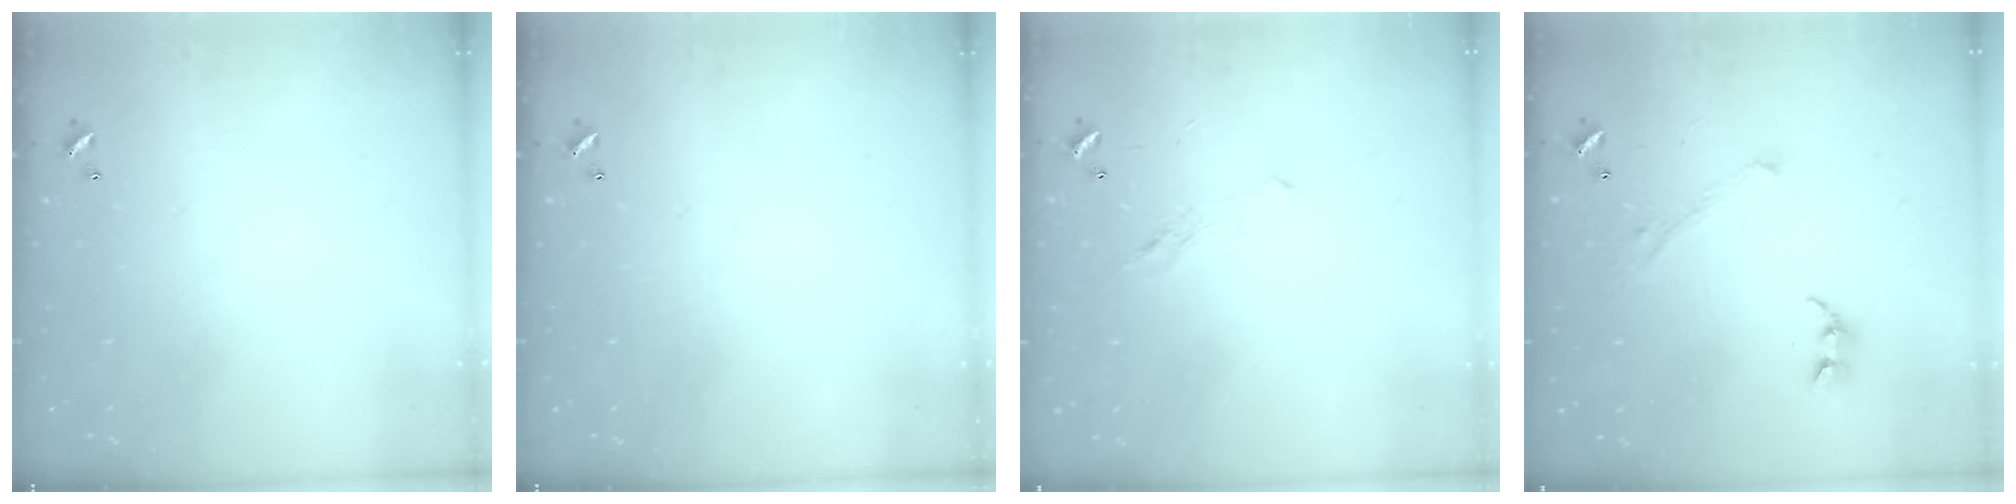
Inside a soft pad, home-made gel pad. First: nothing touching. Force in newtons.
{"total": 0.0}
{"total": 0.8, "press": 0.1, "slide": 0.8}
{"total": 1.7, "press": 1.6, "slide": 0.5}